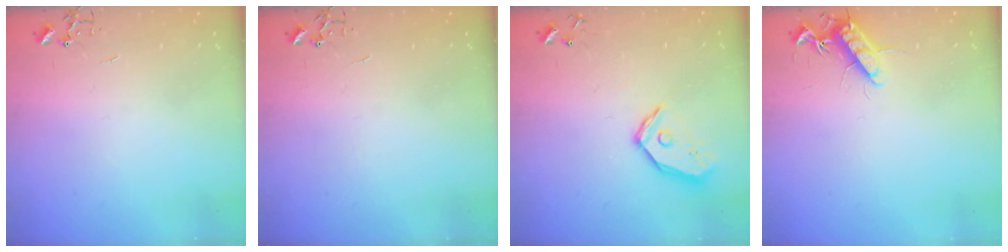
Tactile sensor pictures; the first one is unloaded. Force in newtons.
{"total": 0.0}
{"total": 12.3, "press": 12.1, "slide": 1.9}
{"total": 11.3, "press": 11.3, "slide": 0.7}